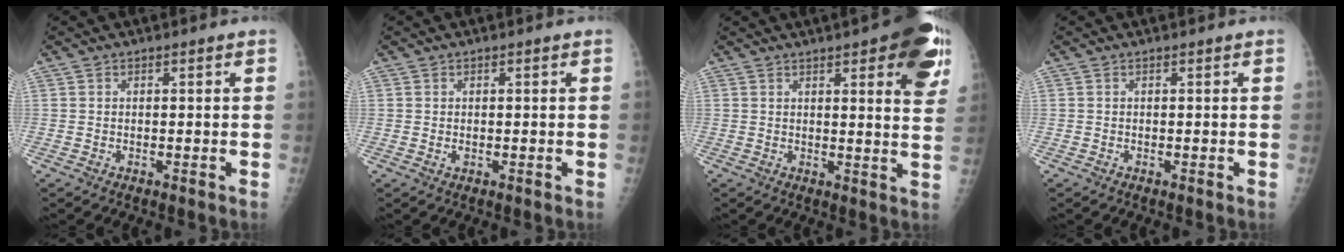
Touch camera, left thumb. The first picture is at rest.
{"total": 1.0, "force": [0.0, 0.6, 0.8], "torque": [-0.008, 0.001, 0.002]}
{"total": 14.5, "force": [6.9, 3.9, 12.2], "torque": [-0.121, -0.024, 0.076]}
{"total": 0.0}